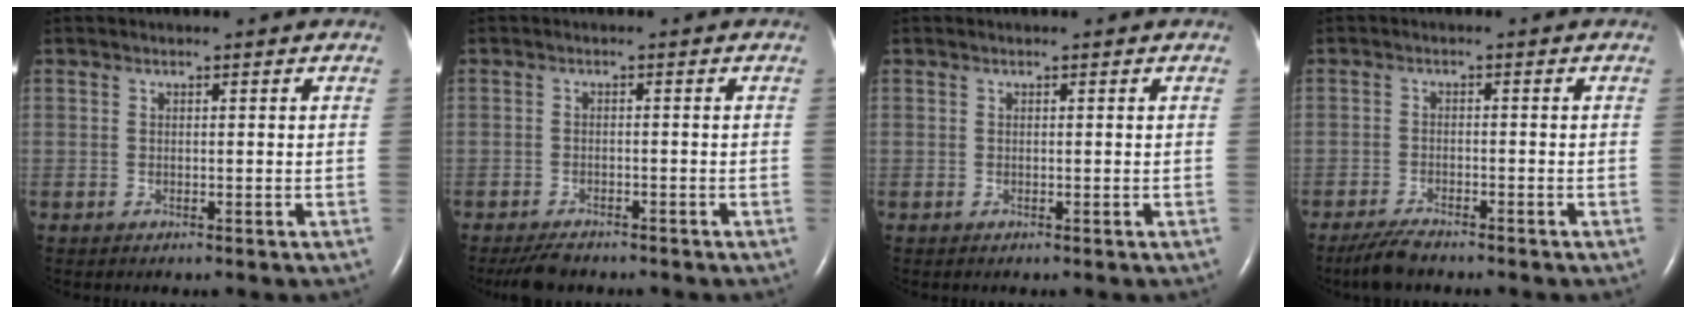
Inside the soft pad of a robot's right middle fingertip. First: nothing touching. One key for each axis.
{"total": 4.0, "fx": -3.5, "fy": 1.3, "fz": 1.5, "tx": -0.031, "ty": -0.009, "tz": -0.056}
{"total": 0.0}
{"total": 4.0, "fx": -3.5, "fy": 0.7, "fz": 2.0, "tx": -0.046, "ty": -0.012, "tz": -0.064}